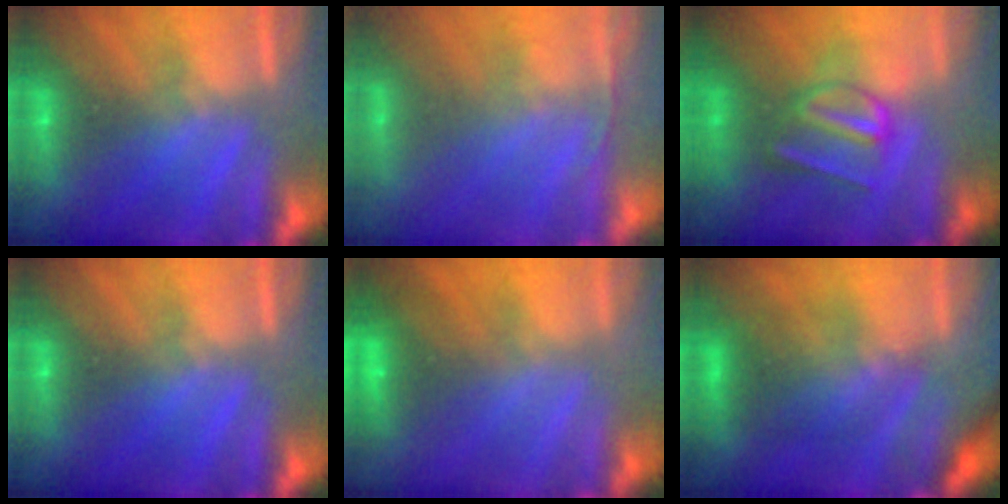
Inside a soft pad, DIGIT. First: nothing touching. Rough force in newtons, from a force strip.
{"total": 1.2}
{"total": 3.1}
{"total": 0.0}
{"total": 2.9}
{"total": 2.6}